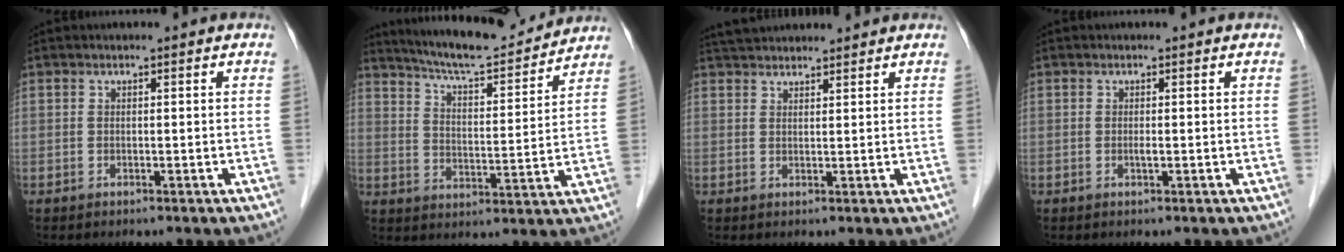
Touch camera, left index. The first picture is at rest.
{"total": 14.9, "force": [13.9, 1.4, 5.1], "torque": [-0.087, 0.000, 0.208]}
{"total": 7.1, "force": [6.7, 1.3, 2.1], "torque": [-0.038, 0.040, 0.105]}
{"total": 0.5, "force": [-0.1, 0.0, 0.5], "torque": [-0.013, -0.003, -0.003]}